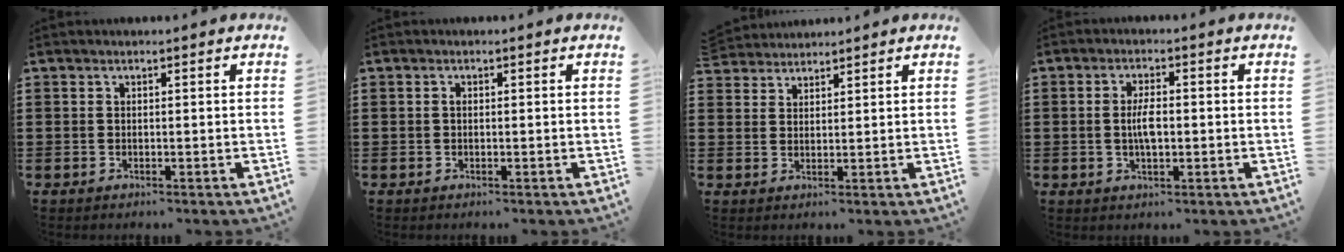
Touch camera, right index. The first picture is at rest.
{"total": 0.6, "force": [0.0, 0.3, 0.4], "torque": [-0.010, -0.001, 0.000]}
{"total": 2.6, "force": [2.5, 0.4, -0.4], "torque": [0.001, -0.002, 0.050]}
{"total": 4.1, "force": [-0.2, 1.5, 3.8], "torque": [-0.072, 0.003, -0.004]}